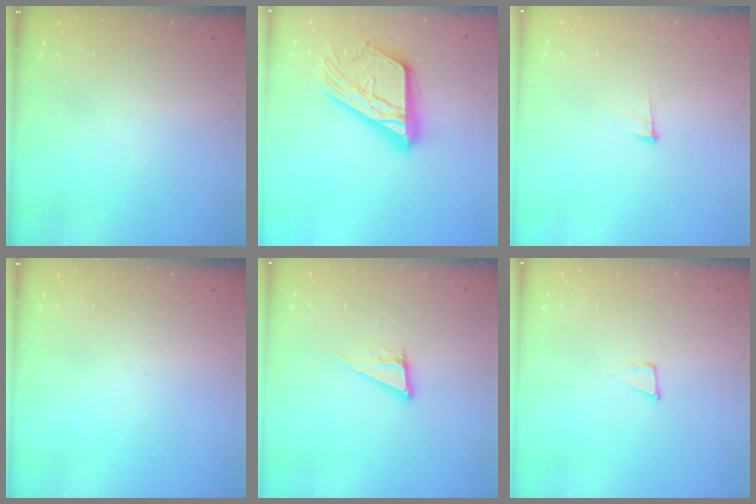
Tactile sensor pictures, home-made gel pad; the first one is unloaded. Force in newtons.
{"total": 21.6, "press": 21.5, "slide": 1.9}
{"total": 6.5, "press": 6.4, "slide": 1.4}
{"total": 0.0}
{"total": 8.6, "press": 8.3, "slide": 2.4}
{"total": 4.6, "press": 4.5, "slide": 0.8}